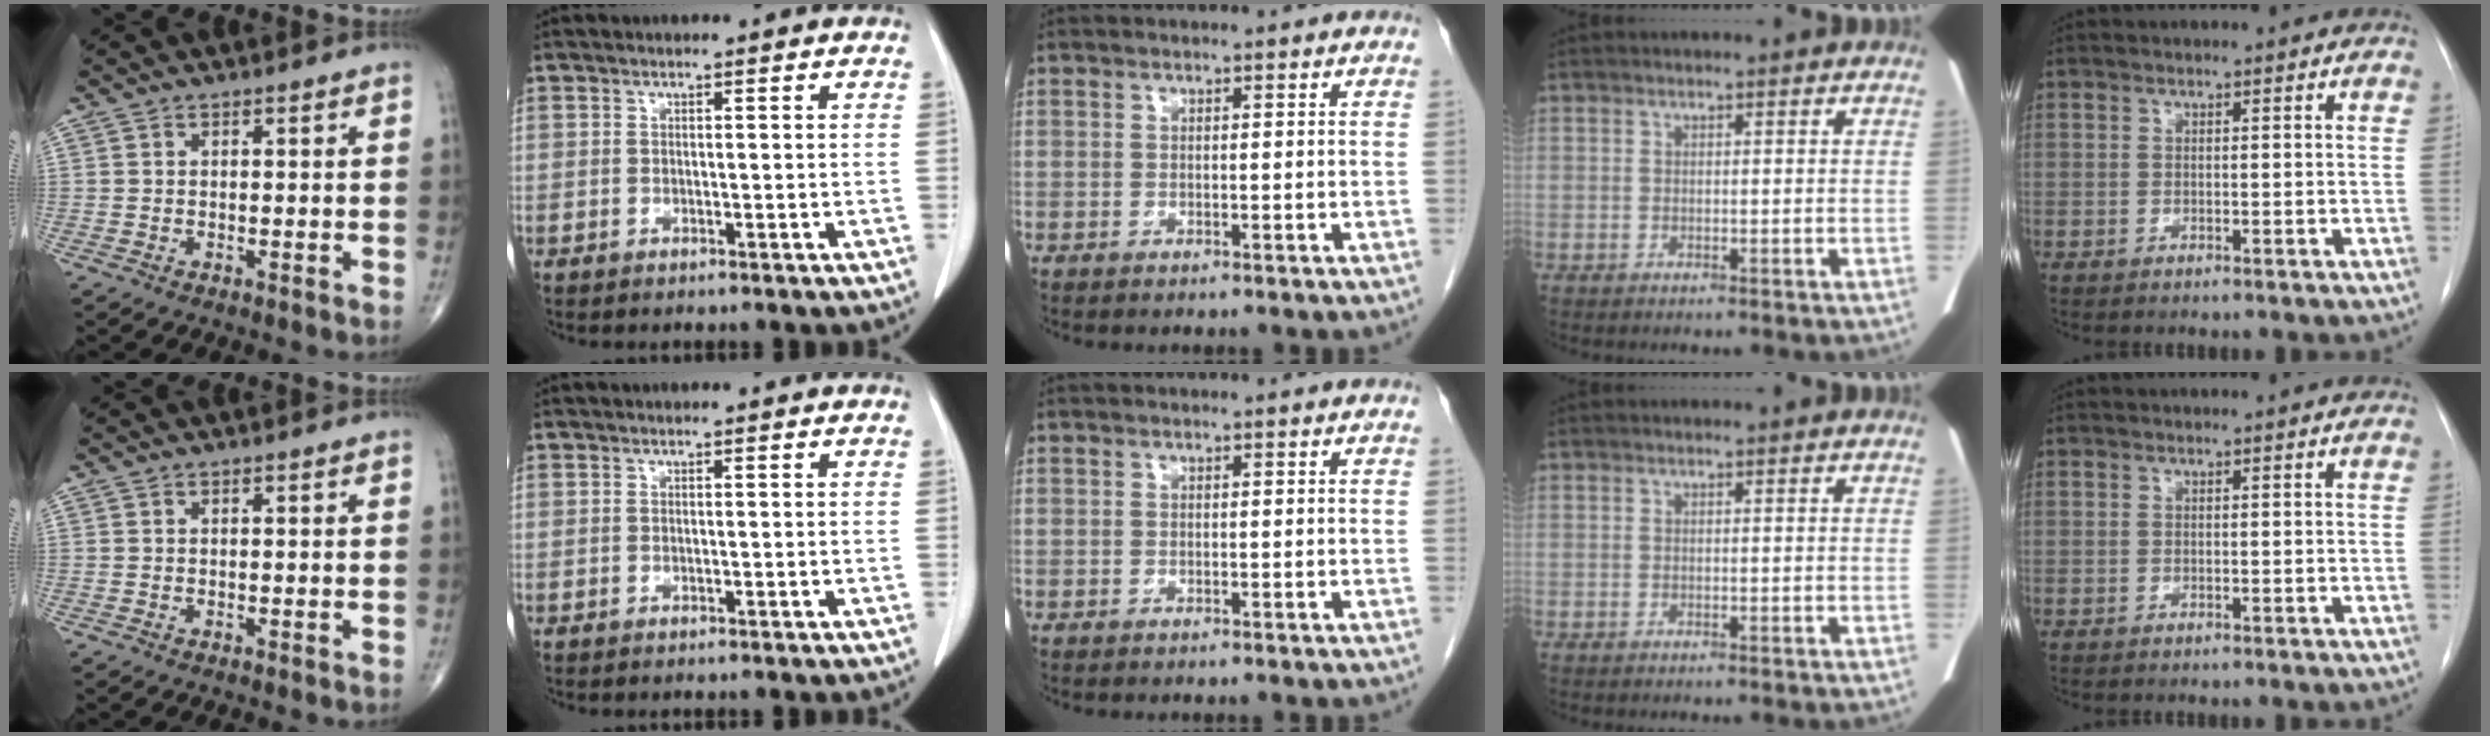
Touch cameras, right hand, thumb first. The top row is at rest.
{}